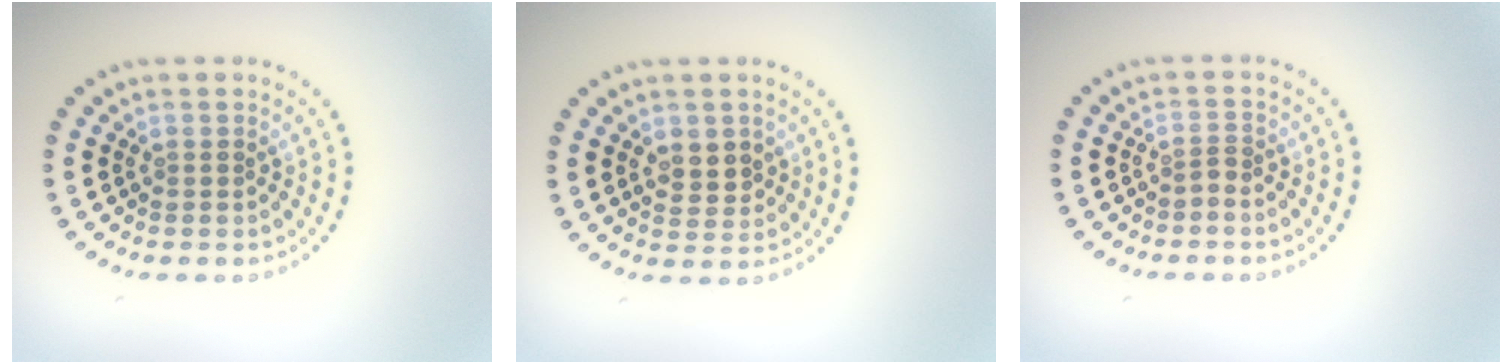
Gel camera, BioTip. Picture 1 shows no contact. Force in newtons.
{"total": 2.3, "press": 2.2, "slide": 0.6}
{"total": 0.7, "press": 0.4, "slide": 0.6}